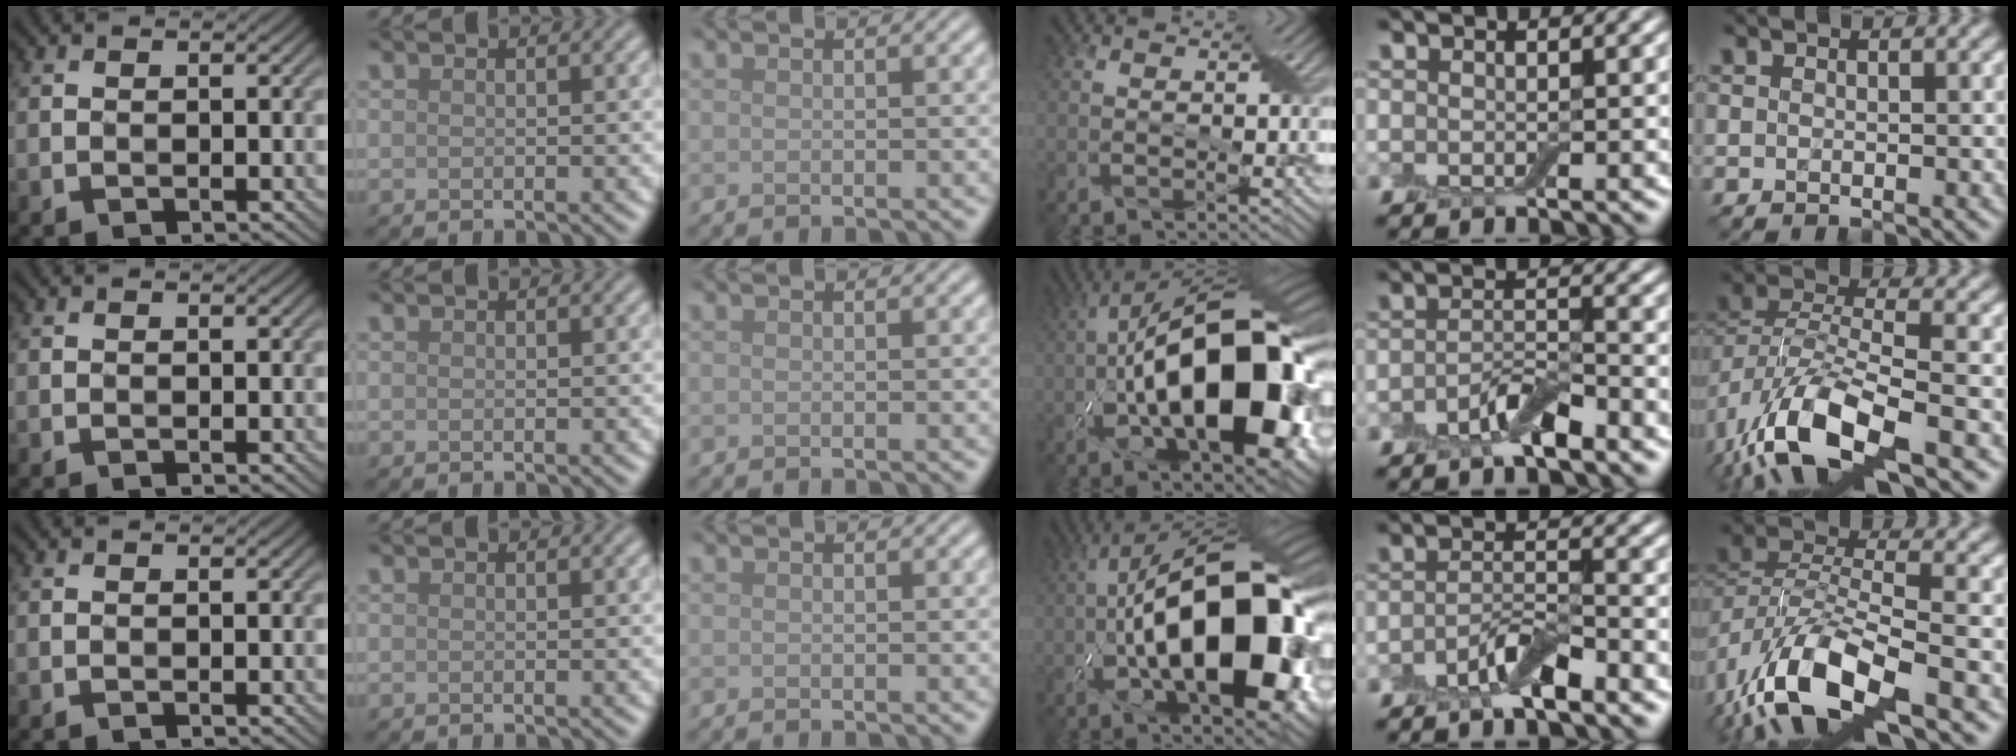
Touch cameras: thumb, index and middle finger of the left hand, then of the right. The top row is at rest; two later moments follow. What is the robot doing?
{"motion": "wrap", "object": "adhesive wrap"}